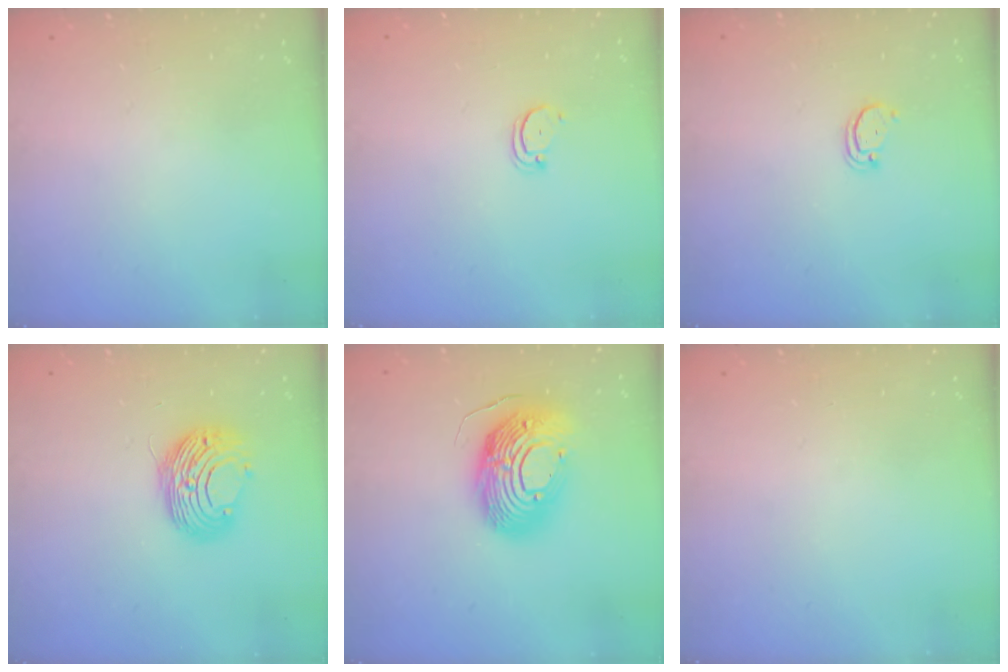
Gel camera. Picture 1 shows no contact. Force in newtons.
{"total": 2.5, "press": 2.5, "slide": 0.2}
{"total": 2.0, "press": 2.0, "slide": 0.2}
{"total": 9.5, "press": 9.5, "slide": 0.1}
{"total": 16.9, "press": 16.8, "slide": 1.6}
{"total": 0.0}